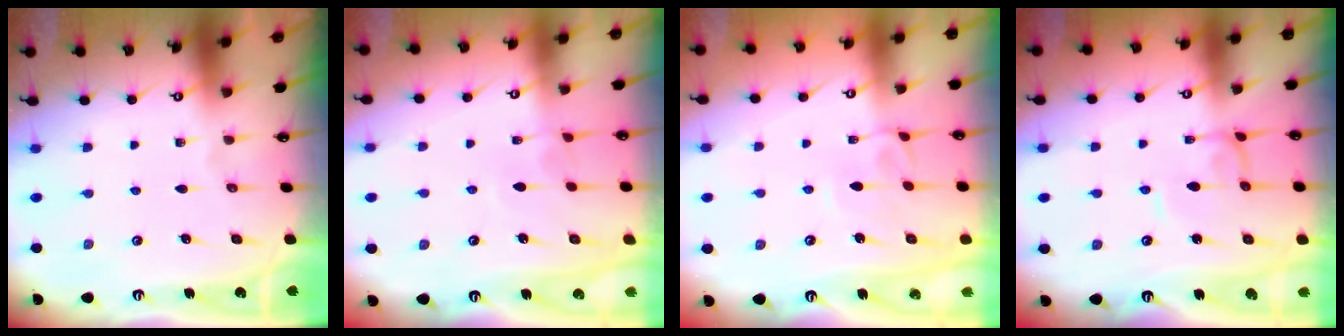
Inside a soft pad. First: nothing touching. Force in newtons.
{"total": 3.7, "press": 3.7, "slide": 0.2}
{"total": 3.9, "press": 3.9, "slide": 0.2}
{"total": 1.8, "press": 1.8, "slide": 0.2}